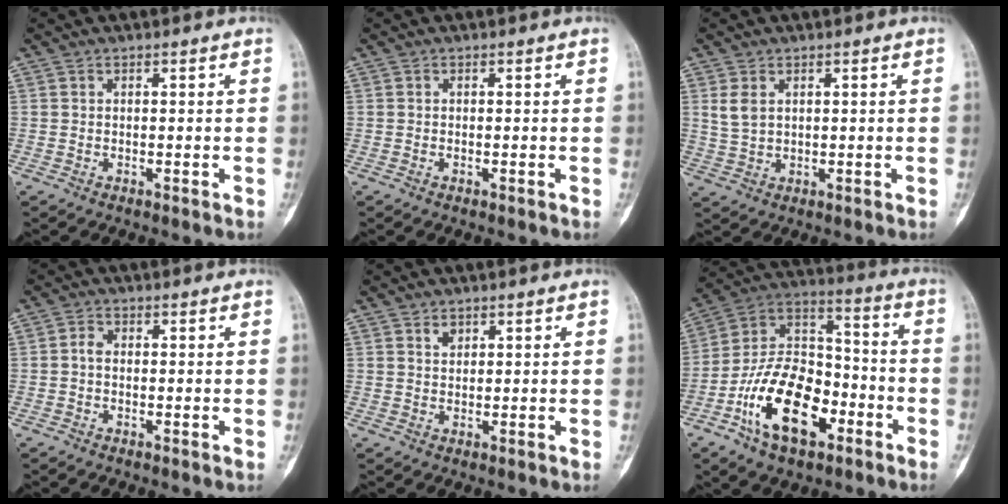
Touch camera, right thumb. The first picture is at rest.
{"total": 0.0}
{"total": 3.7, "force": [1.4, 2.4, 2.5], "torque": [-0.049, -0.002, 0.038]}
{"total": 1.7, "force": [-0.3, 1.2, 1.2], "torque": [-0.016, 0.003, -0.010]}
{"total": 1.7, "force": [1.0, 1.1, 0.7], "torque": [-0.002, -0.006, 0.017]}
{"total": 19.7, "force": [-8.3, 11.3, 13.9], "torque": [-0.212, 0.067, -0.146]}